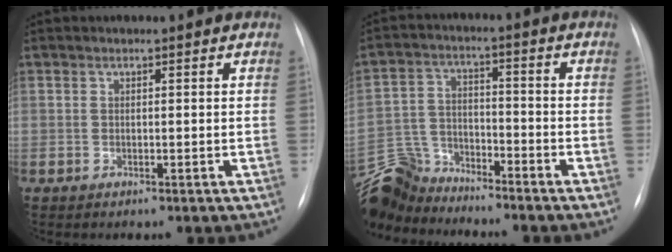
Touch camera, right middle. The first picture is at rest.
{"total": 9.3, "force": [-9.1, 2.0, 0.4], "torque": [-0.022, 0.010, -0.180]}